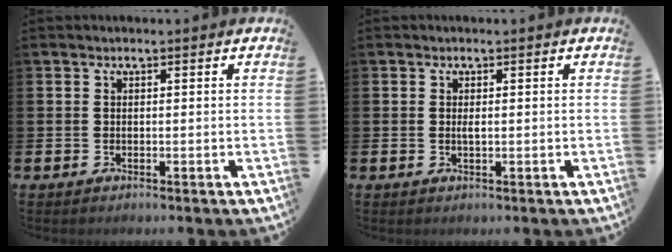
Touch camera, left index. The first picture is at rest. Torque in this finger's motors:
{"motor_torque": [0.27, 0.18, -0.01, 0.02]}